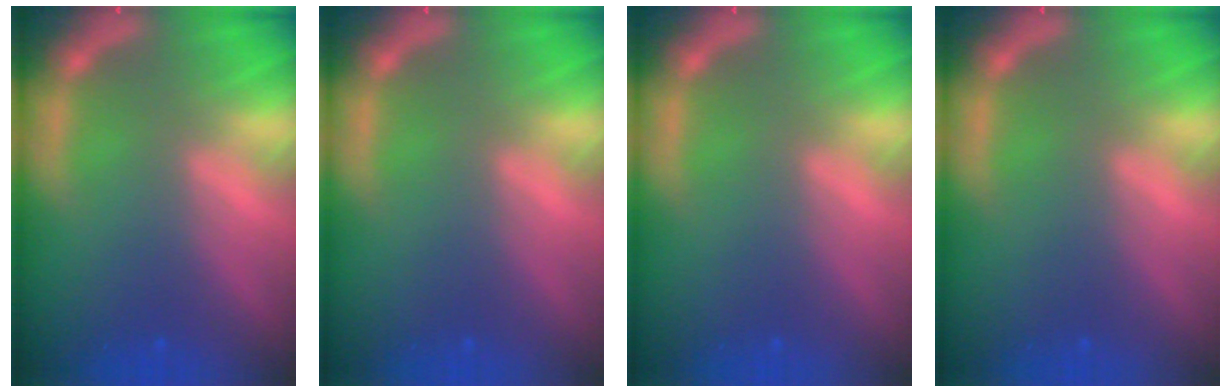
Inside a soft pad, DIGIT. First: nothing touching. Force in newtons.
{"total": 0.0}
{"total": 0.0}
{"total": 0.0}